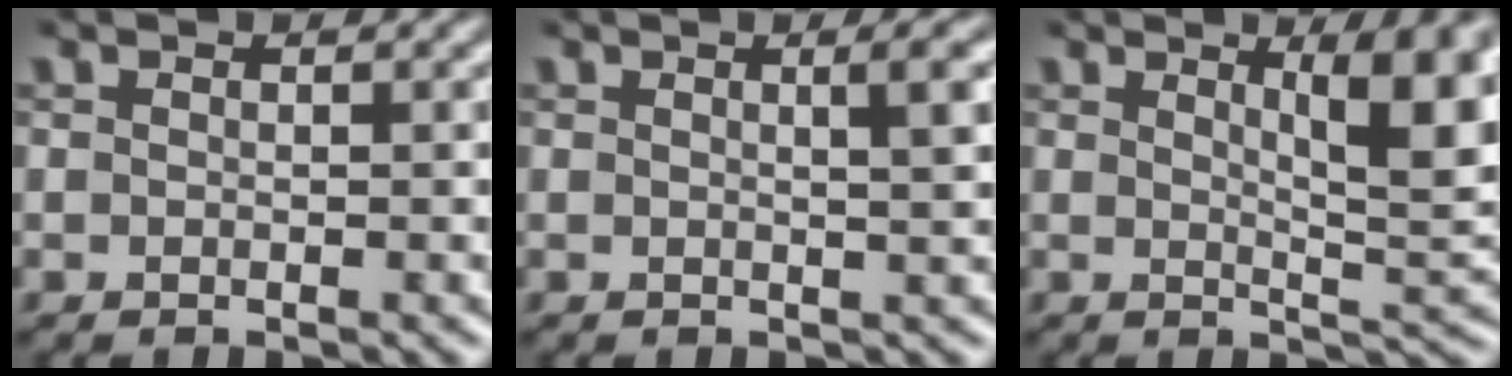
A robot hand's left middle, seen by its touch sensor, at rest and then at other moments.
{"total": 2.6, "force": [0.7, 0.7, 2.4], "torque": [-0.023, 0.008, 0.004]}
{"total": 6.9, "force": [2.6, 1.8, 6.1], "torque": [-0.069, -0.005, 0.040]}